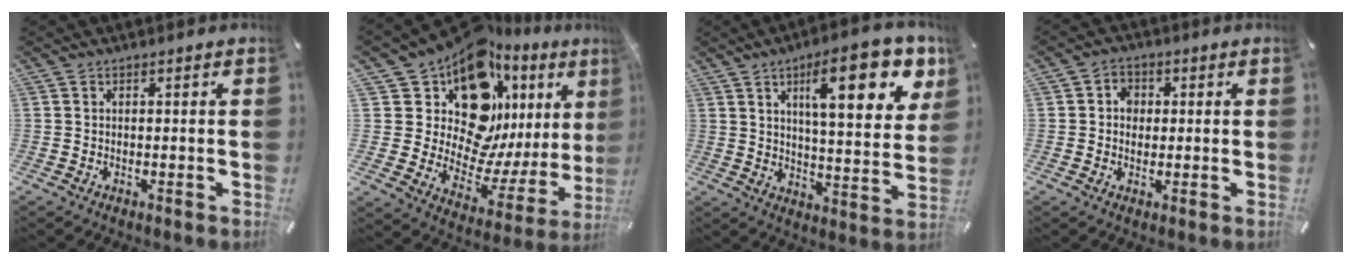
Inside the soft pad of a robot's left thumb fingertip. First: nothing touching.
{"total": 19.3, "force": [11.6, 11.1, 10.6], "torque": [-0.182, -0.117, 0.205]}
{"total": 19.3, "force": [9.1, 6.7, 15.6], "torque": [-0.219, -0.035, 0.135]}
{"total": 3.8, "force": [0.0, 3.4, 1.8], "torque": [-0.023, 0.005, -0.006]}